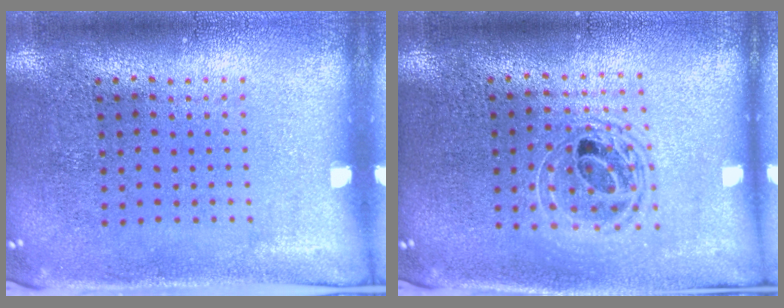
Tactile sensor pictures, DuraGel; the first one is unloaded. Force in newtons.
{"total": 1.7, "press": 1.4, "slide": 1.0}